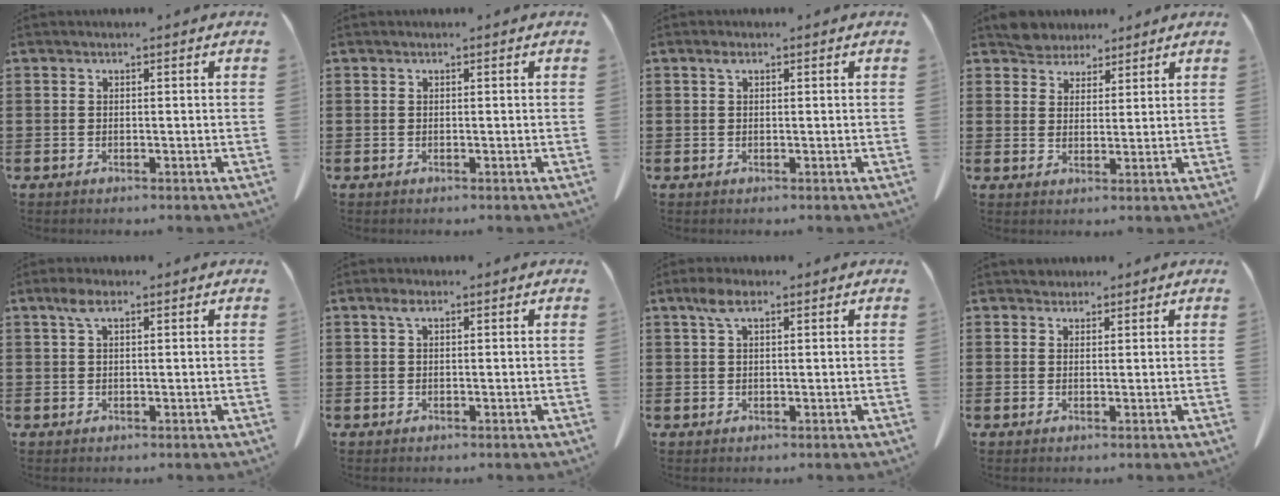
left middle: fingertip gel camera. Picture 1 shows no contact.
{"total": 0.0}
{"total": 1.1, "force": [0.5, 0.5, 0.9], "torque": [-0.021, 0.004, 0.008]}
{"total": 4.2, "force": [3.8, 1.6, 0.2], "torque": [-0.019, -0.002, 0.076]}
{"total": 2.9, "force": [1.3, 1.0, 2.4], "torque": [-0.053, 0.006, 0.022]}
{"total": 1.7, "force": [0.6, 0.7, 1.4], "torque": [-0.031, 0.004, 0.010]}
{"total": 3.5, "force": [1.7, 1.3, 2.9], "torque": [-0.063, 0.007, 0.028]}
{"total": 1.6, "force": [1.4, 0.6, 0.0], "torque": [-0.004, 0.002, 0.030]}